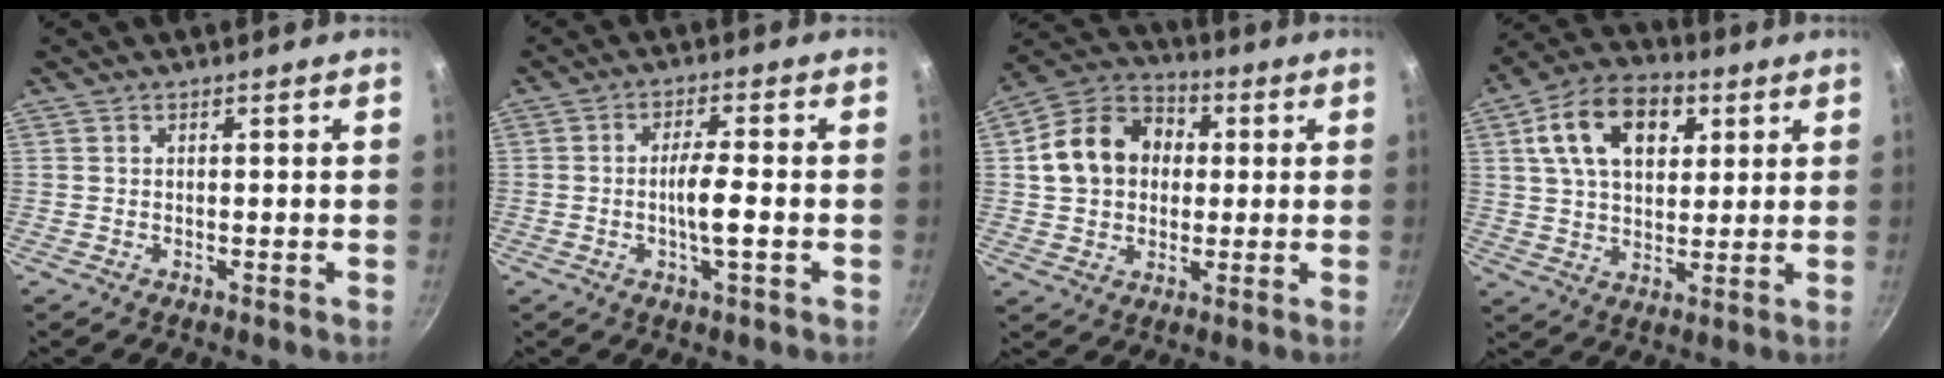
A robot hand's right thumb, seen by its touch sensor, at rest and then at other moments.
{"total": 5.5, "force": [-1.2, 0.9, 5.3], "torque": [-0.099, 0.011, -0.025]}
{"total": 14.3, "force": [1.9, 11.5, 8.3], "torque": [-0.118, 0.026, 0.016]}
{"total": 15.2, "force": [5.4, 9.8, 10.3], "torque": [-0.151, 0.002, 0.080]}